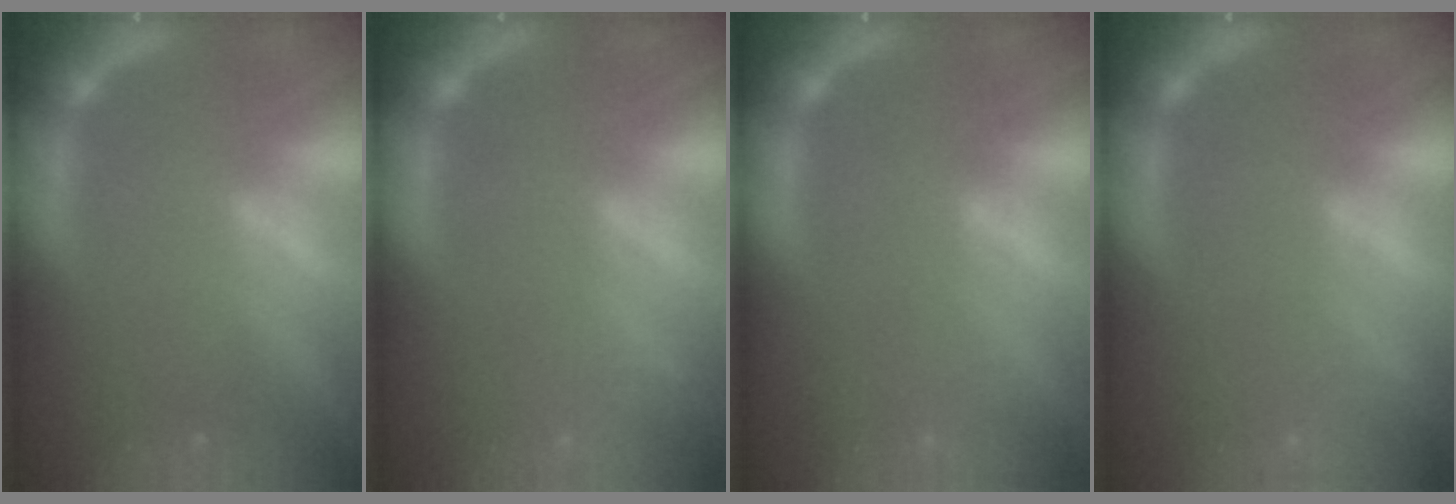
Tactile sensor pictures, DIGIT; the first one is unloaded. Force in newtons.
{"total": 5.5}
{"total": 3.0}
{"total": 5.0}